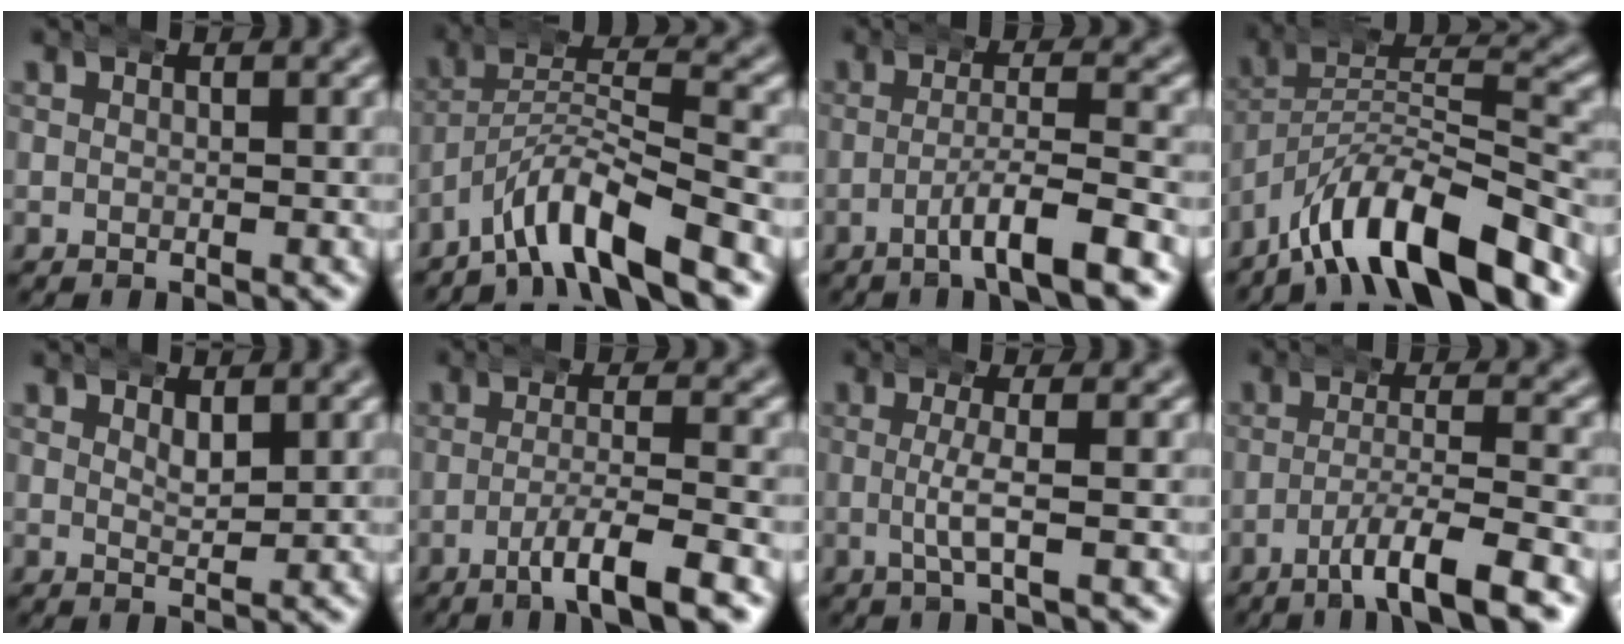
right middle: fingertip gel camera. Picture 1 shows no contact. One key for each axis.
{"total": 6.6, "fx": -4.4, "fy": 2.5, "fz": 4.3, "tx": -0.074, "ty": -0.007, "tz": -0.075}
{"total": 4.2, "fx": -2.7, "fy": 0.2, "fz": 3.2, "tx": -0.057, "ty": -0.002, "tz": -0.046}
{"total": 10.1, "fx": -5.6, "fy": 5.0, "fz": 6.7, "tx": -0.111, "ty": -0.023, "tz": -0.087}
{"total": 1.6, "fx": 1.2, "fy": 0.5, "fz": 0.9, "tx": -0.016, "ty": -0.010, "tz": 0.025}
{"total": 4.7, "fx": -2.9, "fy": 0.3, "fz": 3.6, "tx": -0.068, "ty": -0.006, "tz": -0.045}
{"total": 2.2, "fx": -0.3, "fy": -0.3, "fz": 2.2, "tx": -0.042, "ty": 0.001, "tz": -0.006}
{"total": 5.2, "fx": -3.4, "fy": 0.4, "fz": 3.9, "tx": -0.072, "ty": -0.008, "tz": -0.053}